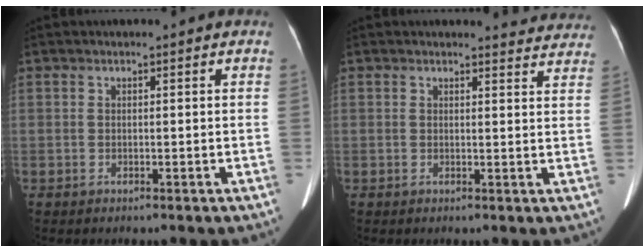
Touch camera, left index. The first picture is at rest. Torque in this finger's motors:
{"motor_torque": [0.76, -1.38, 0.00, 0.00]}